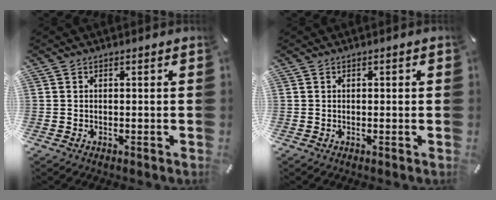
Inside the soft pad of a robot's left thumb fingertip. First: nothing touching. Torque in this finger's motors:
{"motor_torque": [-0.11, -0.33, 0.01, 0.12, -0.01]}